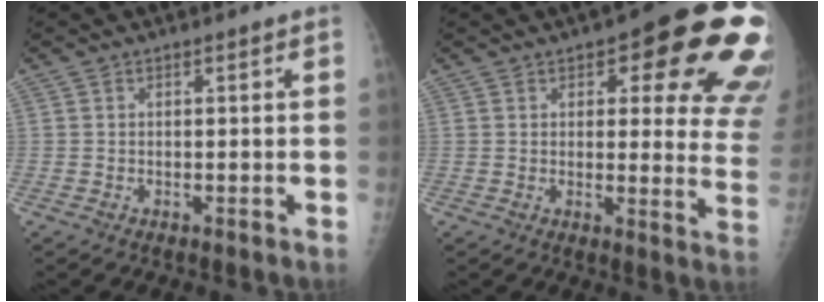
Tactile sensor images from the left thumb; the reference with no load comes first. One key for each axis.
{"total": 20.5, "fx": 9.0, "fy": 7.5, "fz": 16.8, "tx": -0.153, "ty": -0.032, "tz": 0.101}